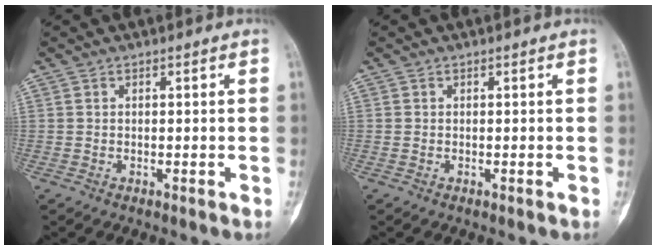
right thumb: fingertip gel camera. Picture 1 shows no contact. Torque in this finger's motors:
{"motor_torque": [0.07, -0.01, 0.06, -0.12, -0.02]}